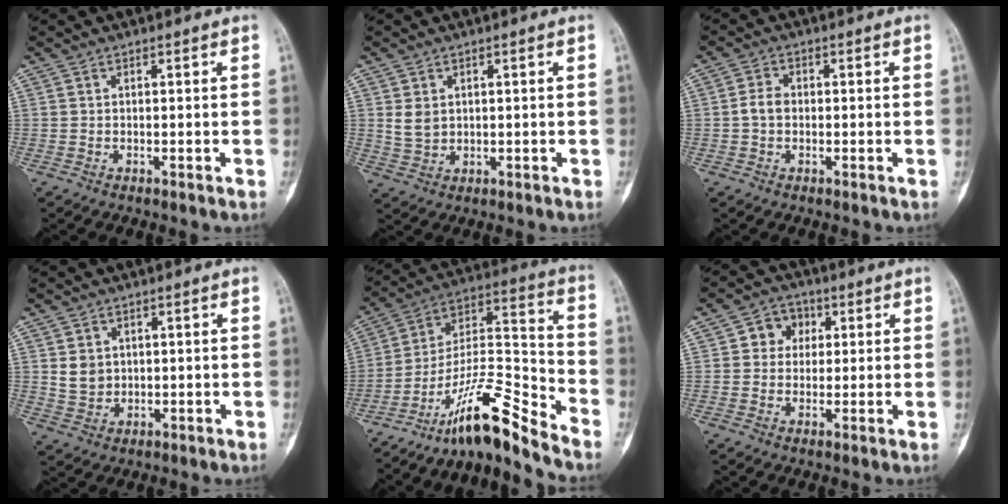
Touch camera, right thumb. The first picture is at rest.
{"total": 3.7, "force": [1.0, 2.9, 2.1], "torque": [-0.028, -0.006, 0.027]}
{"total": 3.0, "force": [-0.3, 2.2, 2.0], "torque": [-0.035, 0.009, -0.011]}
{"total": 4.2, "force": [0.9, 3.6, 2.0], "torque": [-0.019, -0.007, 0.024]}
{"total": 14.9, "force": [-12.3, 1.8, 8.1], "torque": [-0.148, 0.116, -0.220]}
{"total": 5.5, "force": [1.3, 4.9, 2.3], "torque": [0.001, 0.006, 0.013]}